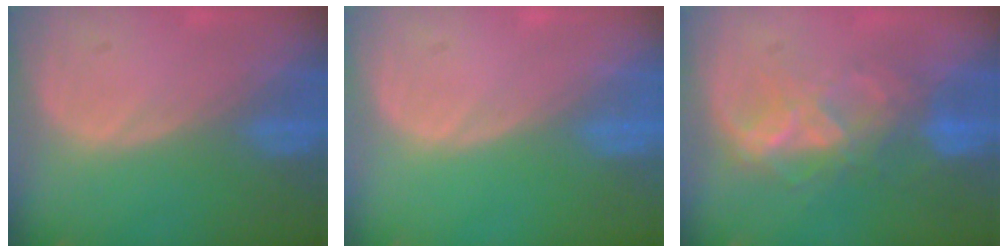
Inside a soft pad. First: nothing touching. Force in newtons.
{"total": 0.0}
{"total": 7.1, "press": 6.7, "slide": 2.4}